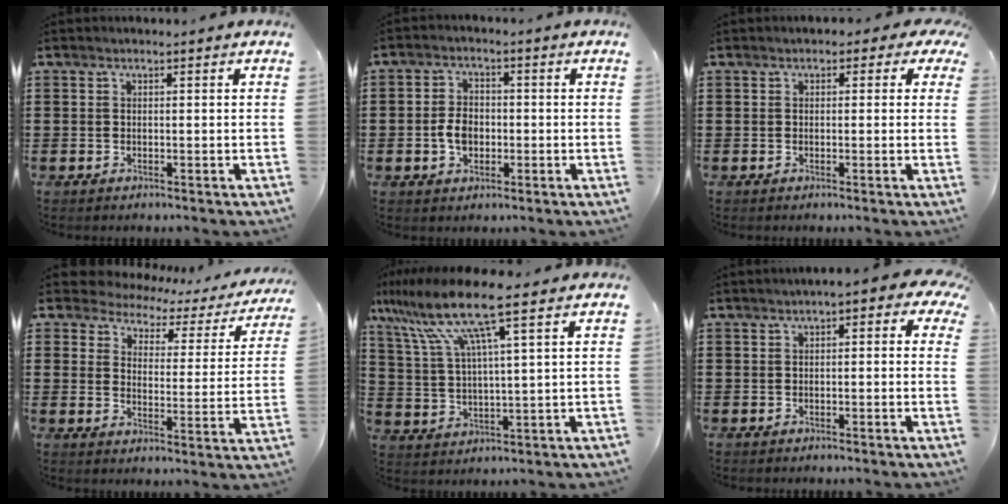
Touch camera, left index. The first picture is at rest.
{"total": 4.3, "force": [-0.8, 2.8, 3.1], "torque": [-0.074, 0.001, -0.020]}
{"total": 1.3, "force": [0.0, 1.0, 0.8], "torque": [-0.013, 0.004, -0.004]}
{"total": 3.8, "force": [3.5, 1.4, 0.4], "torque": [-0.033, -0.023, 0.055]}
{"total": 12.7, "force": [7.8, 1.2, 9.9], "torque": [-0.235, -0.025, 0.125]}
{"total": 1.6, "force": [-0.1, 0.7, 1.4], "torque": [-0.030, 0.007, -0.007]}